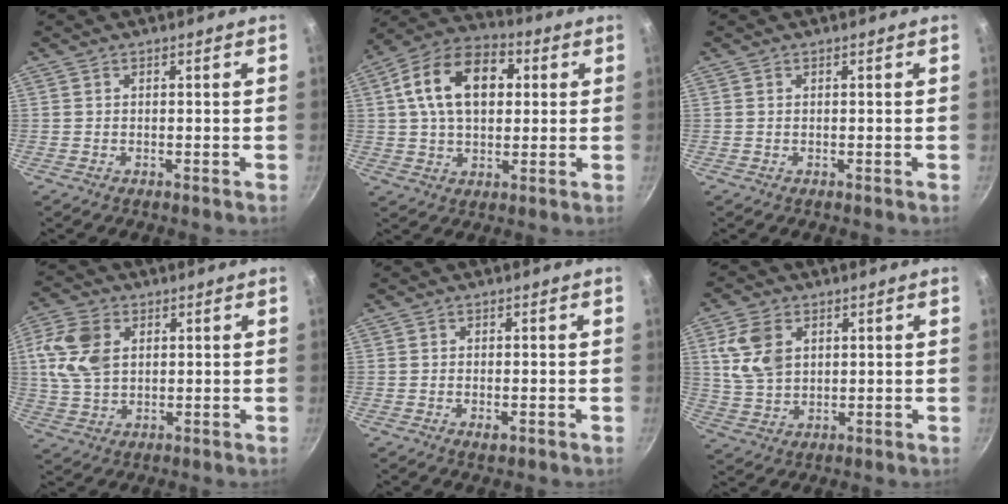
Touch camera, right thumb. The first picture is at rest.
{"total": 16.5, "force": [3.7, 10.7, 11.9], "torque": [-0.178, 0.019, 0.046]}
{"total": 0.0}
{"total": 10.2, "force": [2.5, 7.0, 7.0], "torque": [-0.129, -0.001, 0.045]}
{"total": 1.4, "force": [-0.5, 0.6, 1.2], "torque": [-0.024, -0.003, -0.007]}
{"total": 9.0, "force": [2.8, 6.3, 5.8], "torque": [-0.100, -0.012, 0.059]}